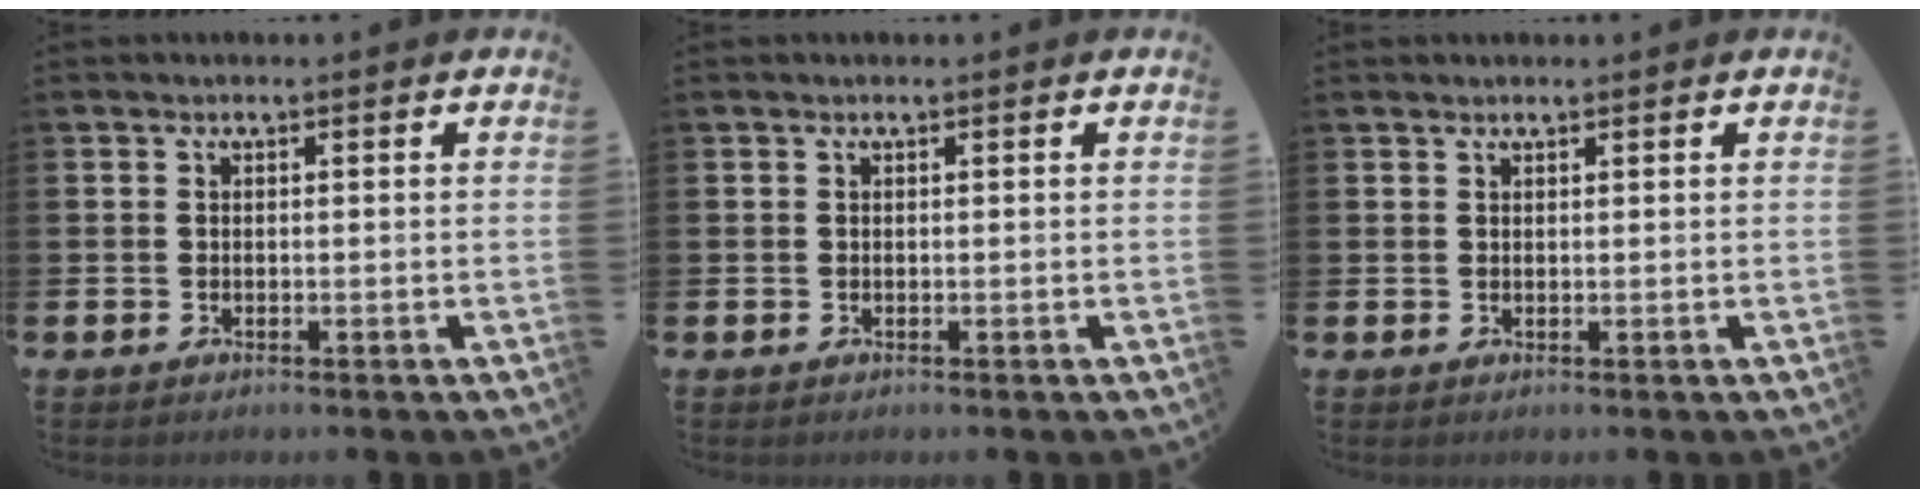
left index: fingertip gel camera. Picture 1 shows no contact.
{"total": 0.0}
{"total": 1.0, "force": [1.0, 0.2, 0.1], "torque": [0.002, 0.000, 0.017]}